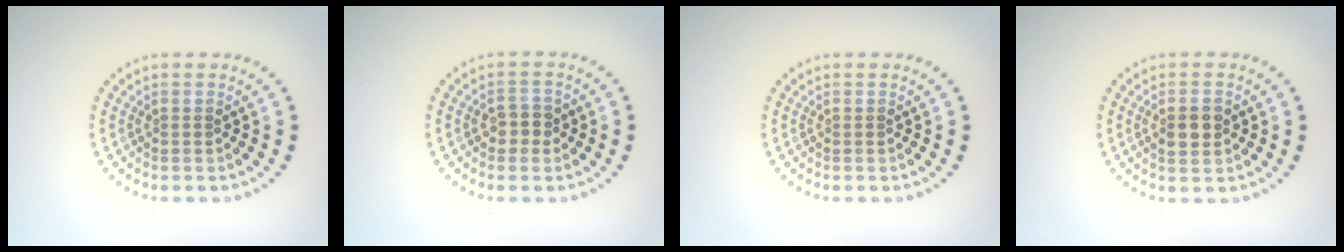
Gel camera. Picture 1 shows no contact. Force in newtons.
{"total": 2.0, "press": 1.8, "slide": 0.8}
{"total": 0.0}
{"total": 2.1, "press": 2.1, "slide": 0.2}